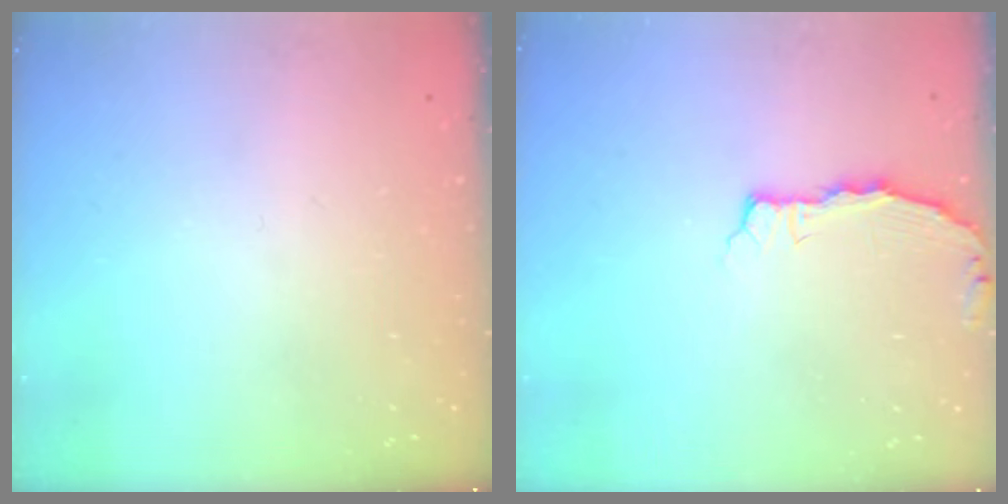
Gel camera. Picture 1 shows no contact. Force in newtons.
{"total": 2.9, "press": 2.9, "slide": 0.3}